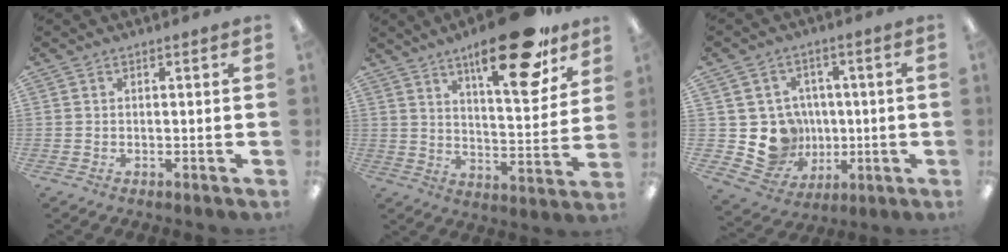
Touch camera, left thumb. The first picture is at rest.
{"total": 21.4, "force": [14.3, 6.3, 14.7], "torque": [-0.206, -0.086, 0.223]}
{"total": 12.5, "force": [-0.9, 11.9, 3.9], "torque": [-0.093, 0.001, 0.002]}